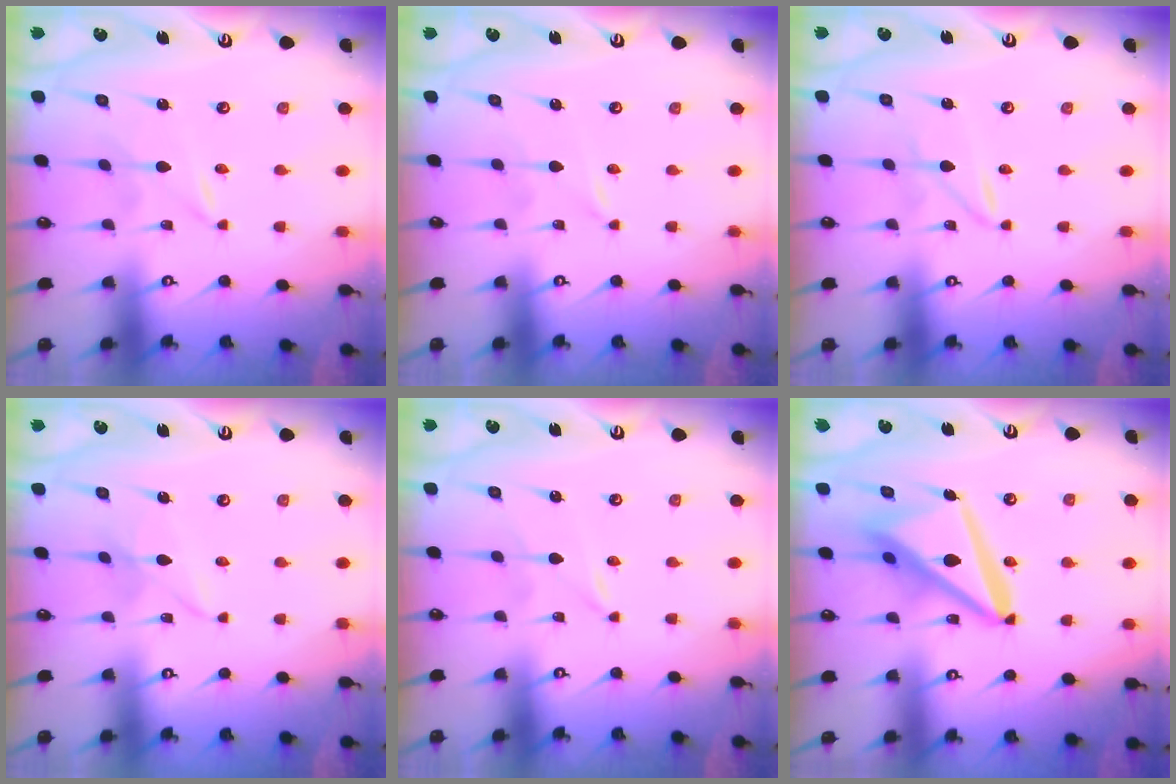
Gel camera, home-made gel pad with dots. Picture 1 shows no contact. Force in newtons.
{"total": 0.0}
{"total": 2.0, "press": 2.0, "slide": 0.2}
{"total": 2.9, "press": 2.9, "slide": 0.3}
{"total": 0.0}
{"total": 15.4, "press": 15.3, "slide": 1.7}